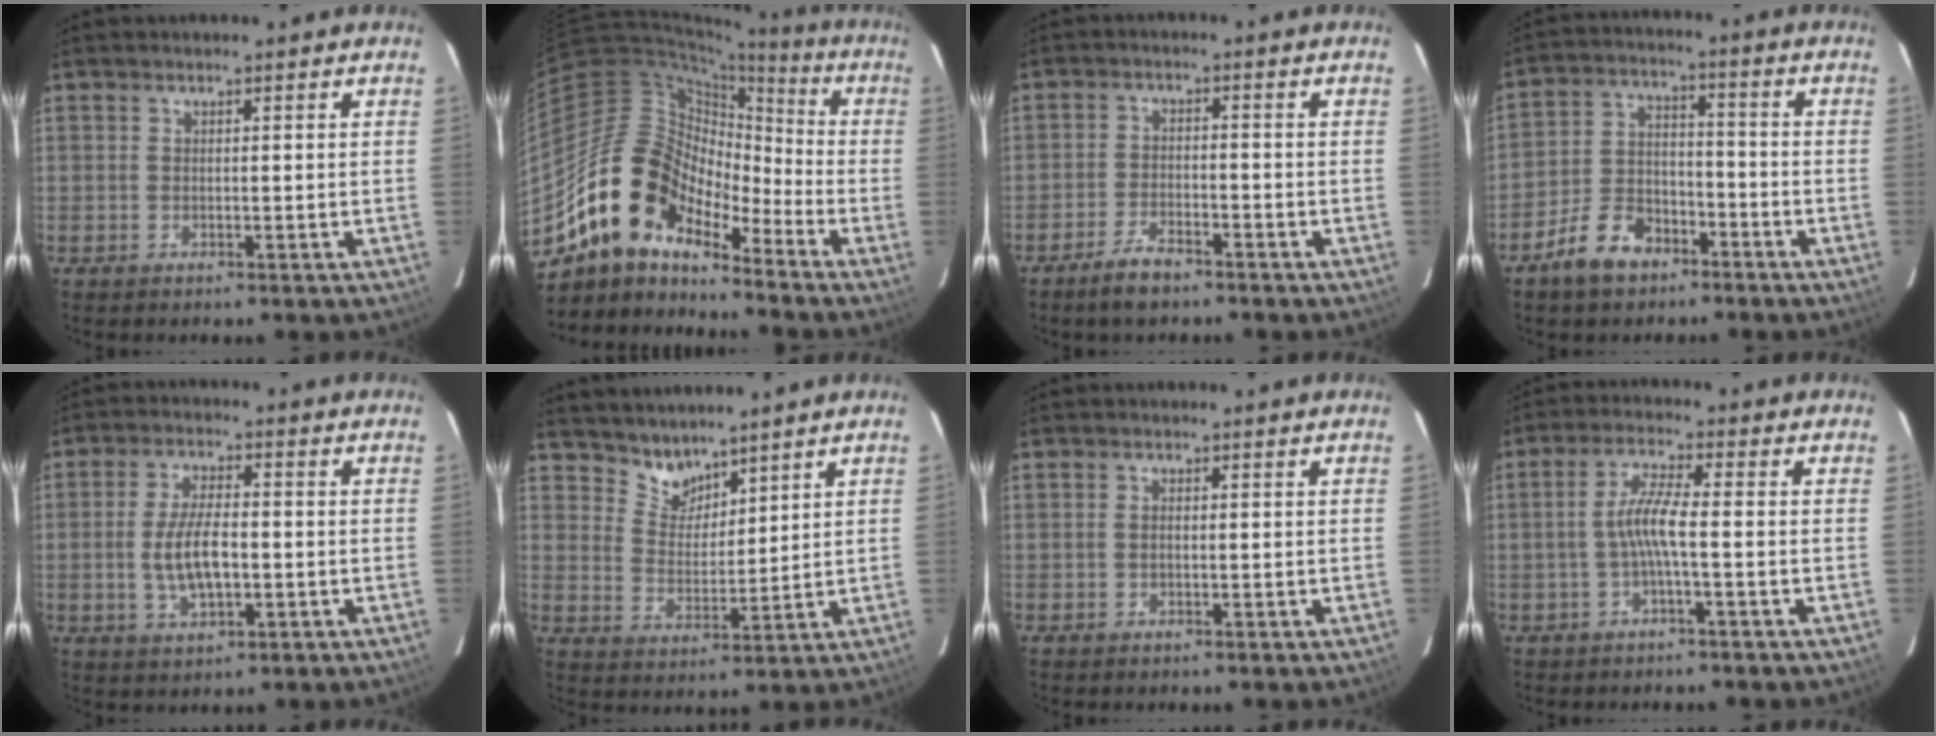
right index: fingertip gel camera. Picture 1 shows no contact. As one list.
[{"total": 15.0, "force": [-11.4, 7.2, 6.7], "torque": [-0.119, 0.016, -0.223]}, {"total": 5.4, "force": [-4.2, 1.7, 2.9], "torque": [-0.078, -0.002, -0.078]}, {"total": 9.7, "force": [-6.5, 5.6, 4.5], "torque": [-0.102, 0.020, -0.110]}, {"total": 8.6, "force": [-1.3, 3.8, 7.6], "torque": [-0.150, 0.000, -0.020]}, {"total": 6.0, "force": [5.3, 2.6, 1.1], "torque": [-0.010, 0.003, 0.104]}, {"total": 1.1, "force": [-0.1, 0.7, 0.8], "torque": [-0.016, 0.002, -0.003]}, {"total": 5.0, "force": [-1.3, 0.0, 4.8], "torque": [-0.105, 0.008, -0.024]}]